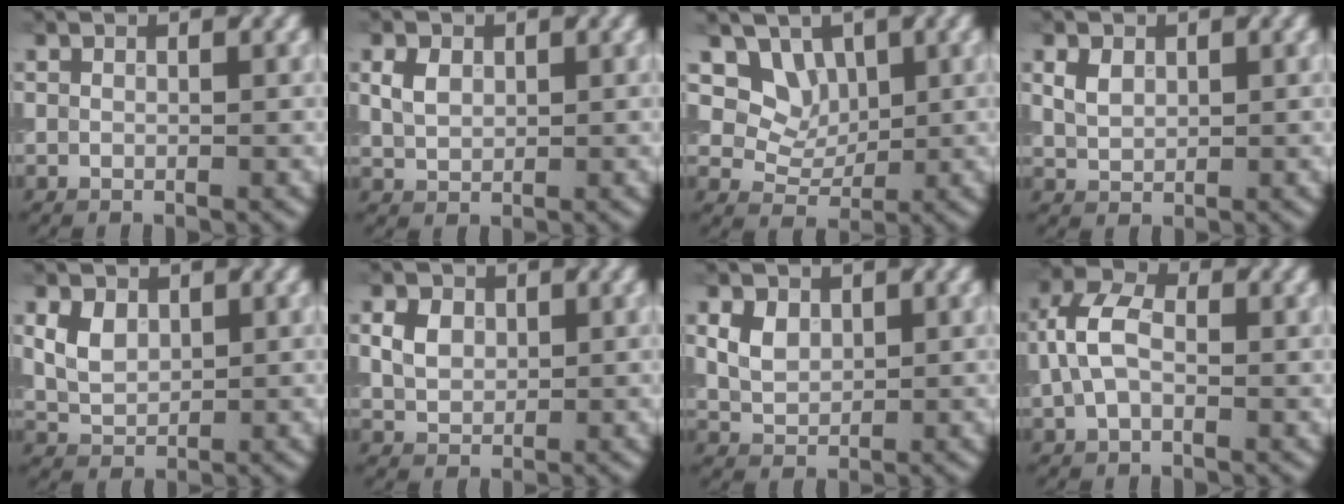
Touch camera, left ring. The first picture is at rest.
{"total": 2.0, "force": [0.6, 1.4, 1.3], "torque": [-0.031, 0.008, 0.016]}
{"total": 3.9, "force": [1.7, 3.0, 1.8], "torque": [-0.042, -0.017, 0.047]}
{"total": 1.8, "force": [0.6, 1.2, 1.1], "torque": [-0.028, 0.006, 0.018]}
{"total": 2.8, "force": [0.9, 1.9, 1.8], "torque": [-0.045, 0.006, 0.023]}
{"total": 2.8, "force": [0.8, 2.1, 1.7], "torque": [-0.040, 0.004, 0.019]}
{"total": 3.2, "force": [1.3, 2.2, 1.9], "torque": [-0.049, 0.012, 0.027]}
{"total": 4.5, "force": [-0.3, 2.7, 3.6], "torque": [-0.081, 0.017, -0.008]}